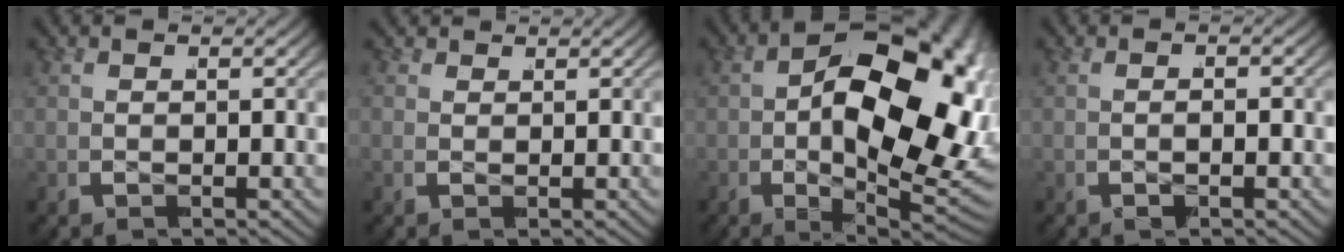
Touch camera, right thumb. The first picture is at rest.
{"total": 1.3, "force": [1.0, 0.8, 0.2], "torque": [-0.001, -0.004, 0.017]}
{"total": 20.8, "force": [-1.8, 12.1, 16.8], "torque": [-0.272, -0.045, -0.011]}
{"total": 1.0, "force": [-0.7, 0.1, 0.7], "torque": [-0.010, 0.003, -0.015]}